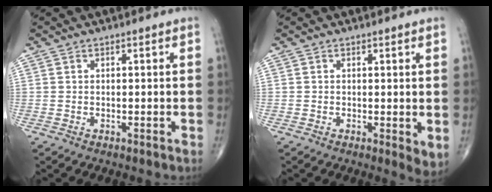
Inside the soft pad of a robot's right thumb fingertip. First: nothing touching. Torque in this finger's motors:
{"motor_torque": [0.30, 0.64, -0.08, -0.02, 0.11]}